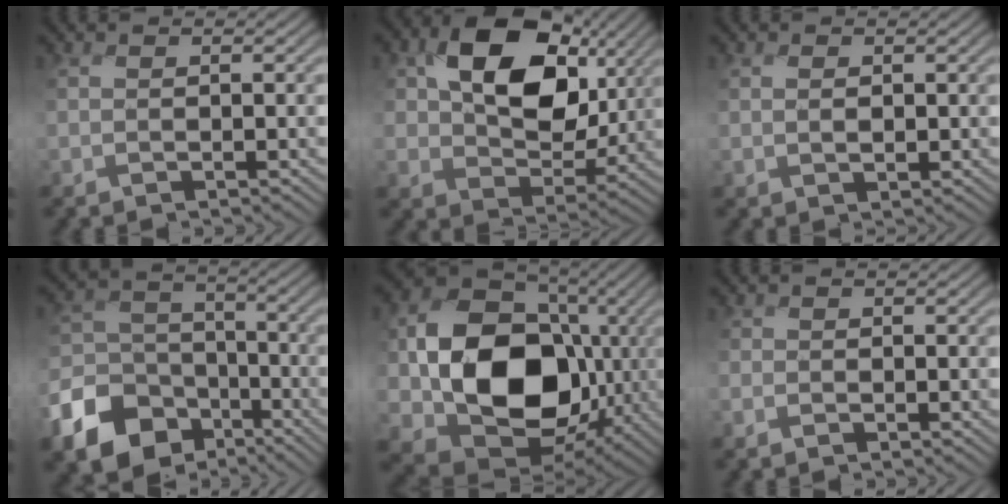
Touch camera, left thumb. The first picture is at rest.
{"total": 13.6, "force": [4.2, 9.6, 8.6], "torque": [-0.159, 0.000, 0.074]}
{"total": 1.2, "force": [0.1, 0.8, 0.8], "torque": [-0.018, -0.002, 0.001]}
{"total": 16.3, "force": [-9.7, 12.1, 5.0], "torque": [-0.160, -0.061, -0.175]}
{"total": 16.8, "force": [-1.6, 13.2, 10.2], "torque": [-0.196, -0.047, -0.021]}
{"total": 1.1, "force": [-0.9, 0.0, -0.7], "torque": [0.021, -0.005, -0.024]}